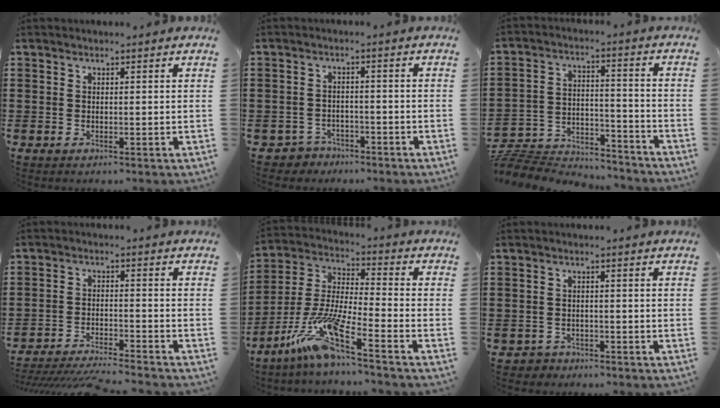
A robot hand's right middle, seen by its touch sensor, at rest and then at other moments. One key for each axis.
{"total": 2.7, "fx": -2.5, "fy": 1.1, "fz": -0.2, "tx": -0.007, "ty": 0.001, "tz": -0.055}
{"total": 7.1, "fx": -6.9, "fy": 1.5, "fz": 0.8, "tx": -0.018, "ty": 0.015, "tz": -0.140}
{"total": 4.6, "fx": -4.5, "fy": 0.1, "fz": 1.1, "tx": -0.026, "ty": -0.007, "tz": -0.092}
{"total": 11.2, "fx": -7.6, "fy": 0.5, "fz": 8.1, "tx": -0.187, "ty": -0.020, "tz": -0.157}
{"total": 1.6, "fx": -1.5, "fy": 0.7, "fz": -0.2, "tx": -0.002, "ty": 0.002, "tz": -0.034}